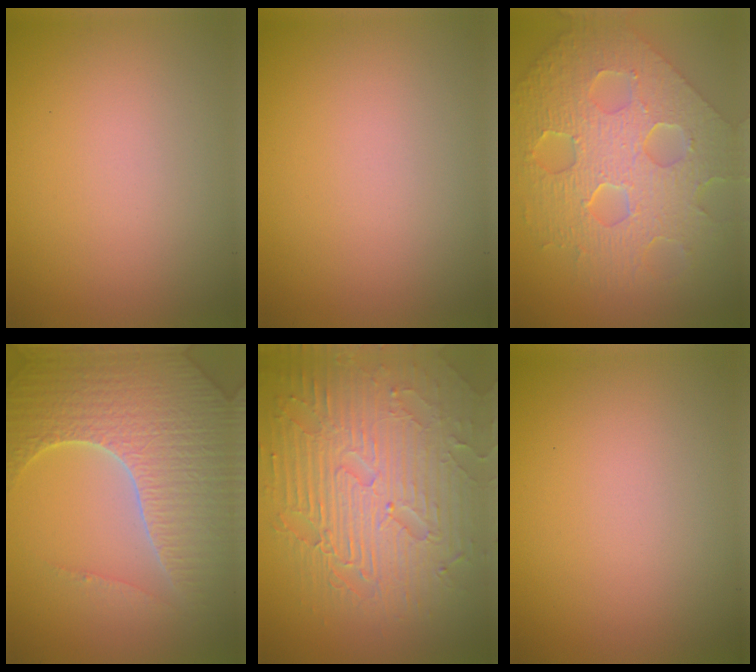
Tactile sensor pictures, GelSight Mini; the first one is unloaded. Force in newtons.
{"total": 0.0}
{"total": 8.7, "press": 6.4, "slide": 5.9}
{"total": 7.0, "press": 6.7, "slide": 1.8}
{"total": 8.8, "press": 6.2, "slide": 6.1}
{"total": 0.0}